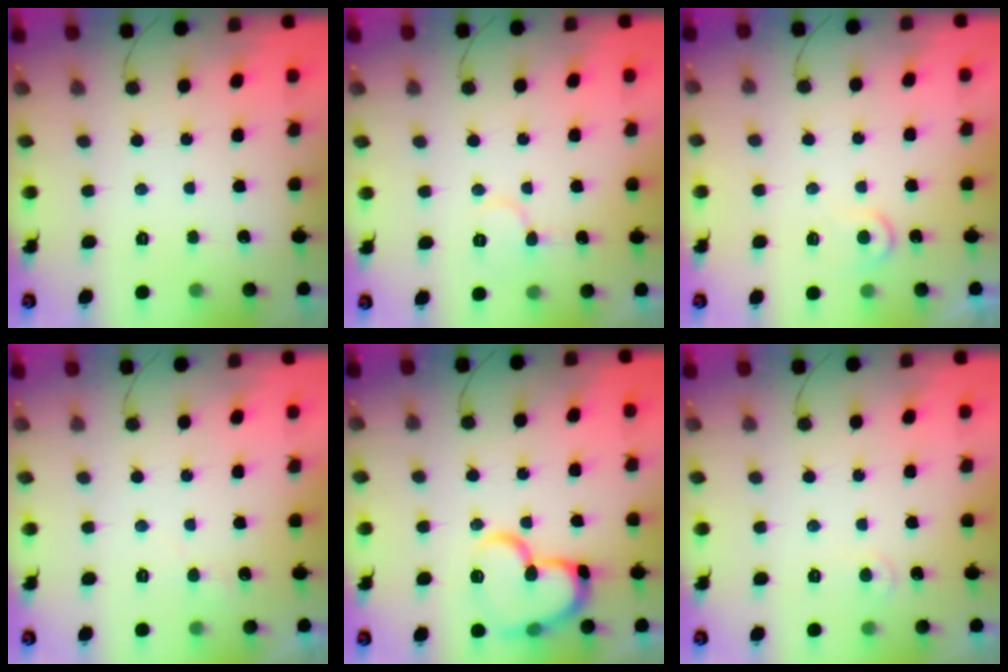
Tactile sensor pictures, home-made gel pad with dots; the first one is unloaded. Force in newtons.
{"total": 6.4, "press": 6.4, "slide": 0.6}
{"total": 5.0, "press": 5.0, "slide": 0.5}
{"total": 5.7, "press": 5.7, "slide": 0.6}
{"total": 16.0, "press": 15.9, "slide": 1.3}
{"total": 3.6, "press": 3.6, "slide": 0.4}